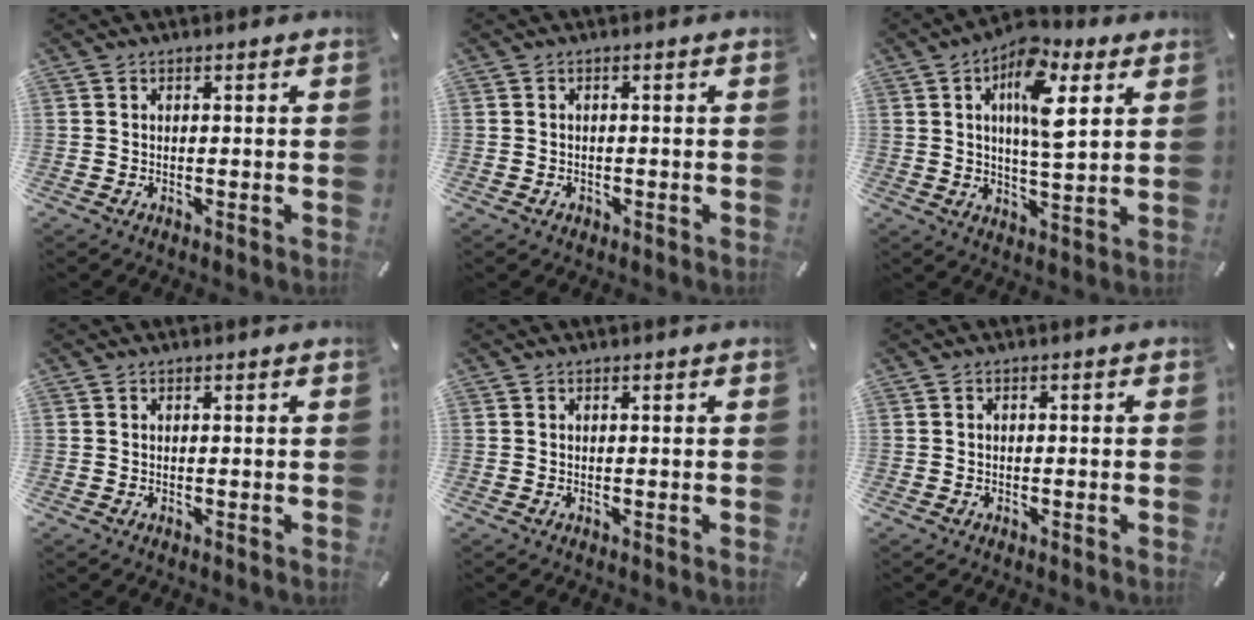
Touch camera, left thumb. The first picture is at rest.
{"total": 1.0, "force": [-0.5, 0.8, 0.3], "torque": [-0.008, 0.003, -0.013]}
{"total": 12.9, "force": [5.3, 5.4, 10.4], "torque": [-0.166, -0.011, 0.087]}
{"total": 0.0}
{"total": 0.0}
{"total": 0.9, "force": [-0.5, 0.5, 0.4], "torque": [-0.009, 0.003, -0.012]}